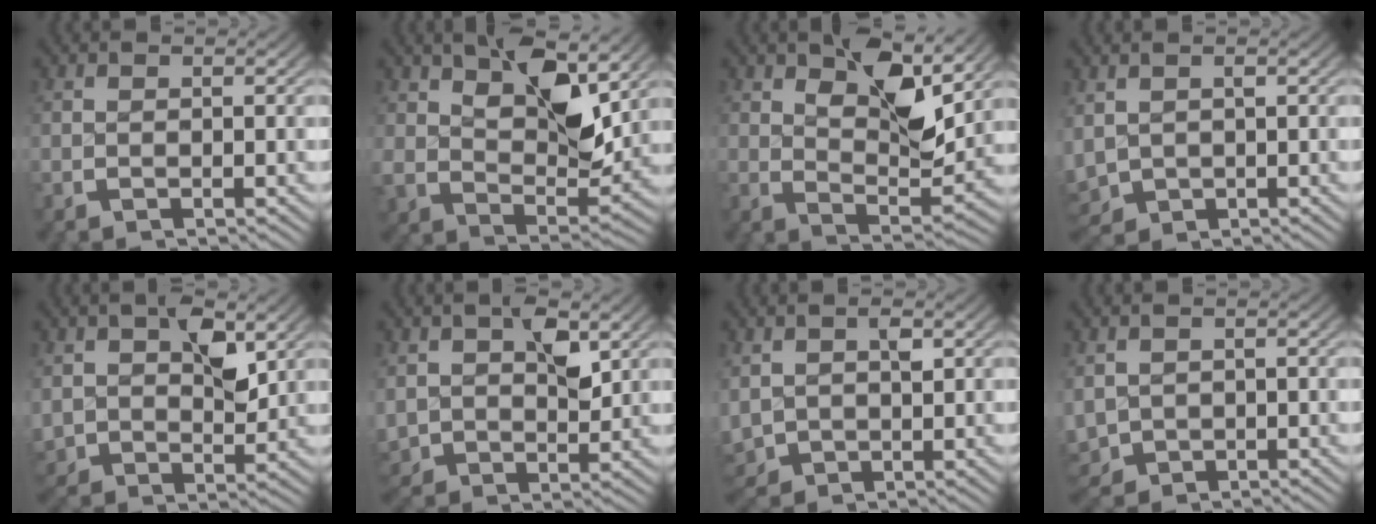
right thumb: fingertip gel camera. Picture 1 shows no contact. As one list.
[{"total": 7.7, "force": [3.0, 3.5, 6.2], "torque": [-0.123, -0.016, 0.061]}, {"total": 6.7, "force": [2.4, 2.7, 5.7], "torque": [-0.113, -0.020, 0.047]}, {"total": 4.5, "force": [-0.4, 3.9, 2.2], "torque": [-0.068, -0.027, 0.015]}, {"total": 4.3, "force": [1.8, 2.7, 2.8], "torque": [-0.053, -0.011, 0.043]}, {"total": 3.9, "force": [1.5, 2.7, 2.4], "torque": [-0.051, -0.011, 0.041]}, {"total": 3.9, "force": [0.2, 3.4, 1.9], "torque": [-0.062, -0.022, 0.026]}, {"total": 4.3, "force": [-0.5, 3.8, 1.9], "torque": [-0.063, -0.029, 0.009]}]